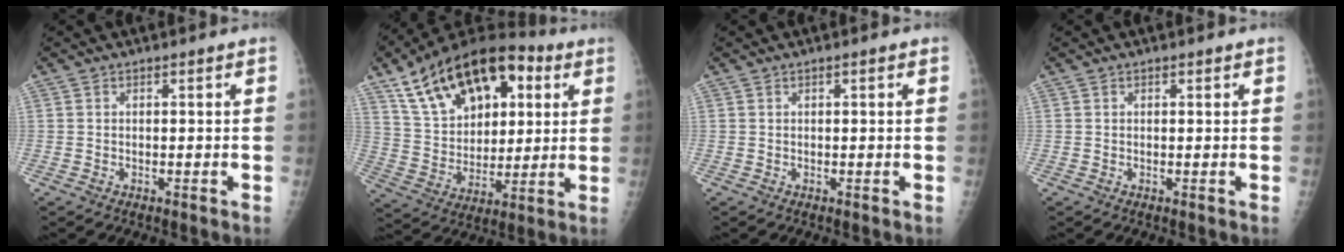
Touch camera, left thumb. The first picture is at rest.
{"total": 24.4, "force": [10.6, 14.4, 16.6], "torque": [-0.243, -0.001, 0.181]}
{"total": 0.7, "force": [0.3, 0.2, 0.6], "torque": [-0.009, 0.002, 0.003]}
{"total": 0.0}